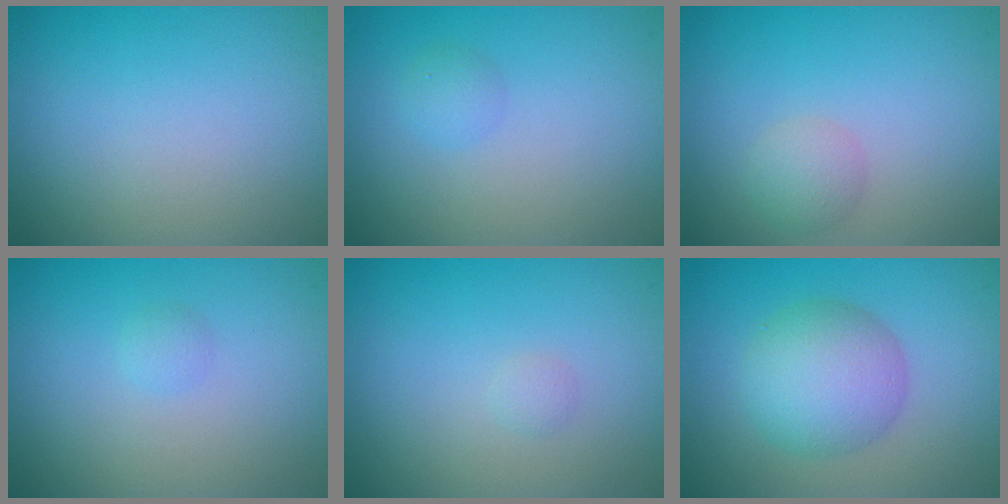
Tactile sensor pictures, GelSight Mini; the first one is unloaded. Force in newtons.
{"total": 1.0, "press": 1.0, "slide": 0.0}
{"total": 1.9, "press": 1.9, "slide": 0.1}
{"total": 0.7, "press": 0.7, "slide": 0.1}
{"total": 0.6, "press": 0.6, "slide": 0.0}
{"total": 5.7, "press": 5.7, "slide": 0.2}